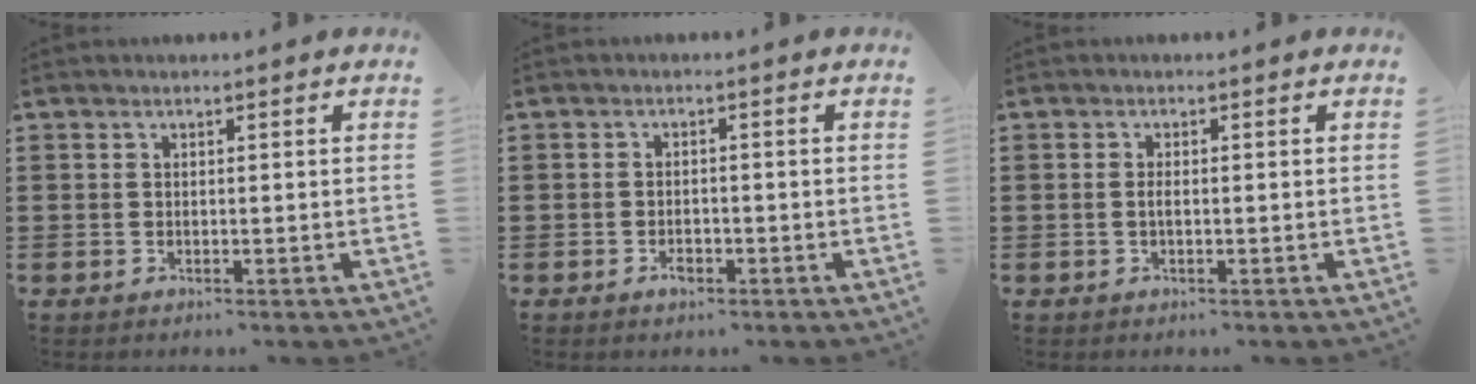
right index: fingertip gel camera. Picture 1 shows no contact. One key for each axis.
{"total": 1.7, "fx": -0.9, "fy": 1.0, "fz": 1.0, "tx": -0.021, "ty": -0.001, "tz": -0.018}
{"total": 1.0, "fx": -0.2, "fy": 0.3, "fz": 0.9, "tx": -0.027, "ty": -0.005, "tz": -0.006}